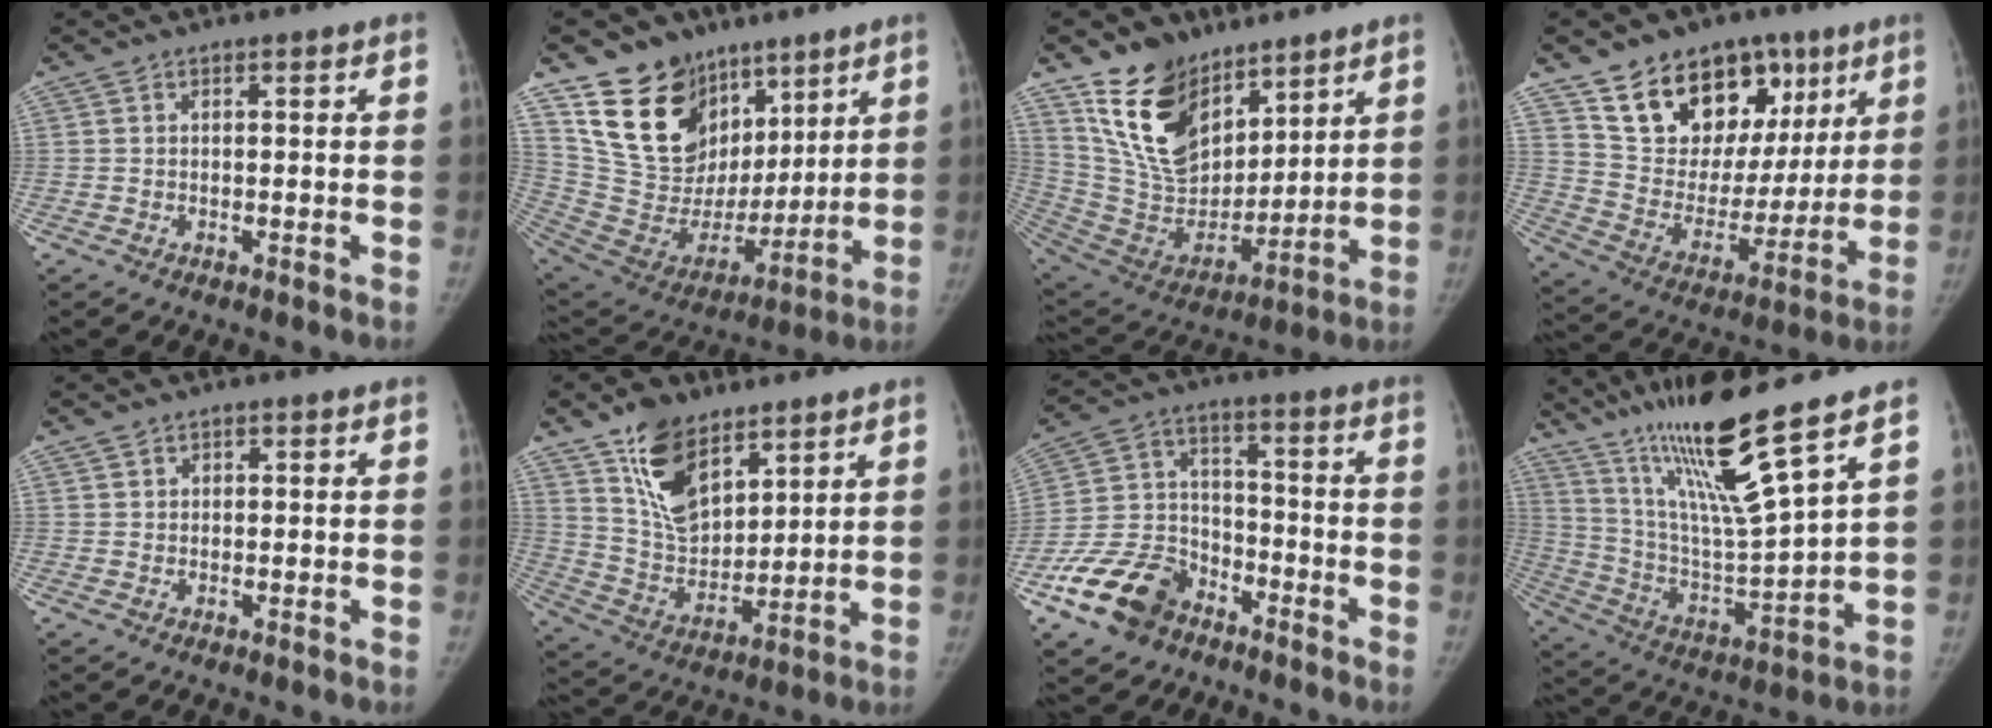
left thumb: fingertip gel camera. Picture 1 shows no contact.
{"total": 21.0, "force": [12.2, 14.9, 8.5], "torque": [-0.105, -0.042, 0.238]}
{"total": 19.4, "force": [12.5, 11.3, 9.7], "torque": [-0.128, -0.068, 0.246]}
{"total": 22.1, "force": [12.4, 14.6, 11.0], "torque": [-0.122, -0.026, 0.213]}
{"total": 1.0, "force": [0.4, 0.9, 0.1], "torque": [0.010, 0.000, 0.003]}
{"total": 14.2, "force": [8.8, 7.9, 7.8], "torque": [-0.106, -0.053, 0.174]}
{"total": 14.3, "force": [-9.0, 9.4, 6.0], "torque": [-0.094, 0.060, -0.168]}
{"total": 19.3, "force": [13.5, 0.4, 13.8], "torque": [-0.226, -0.075, 0.252]}